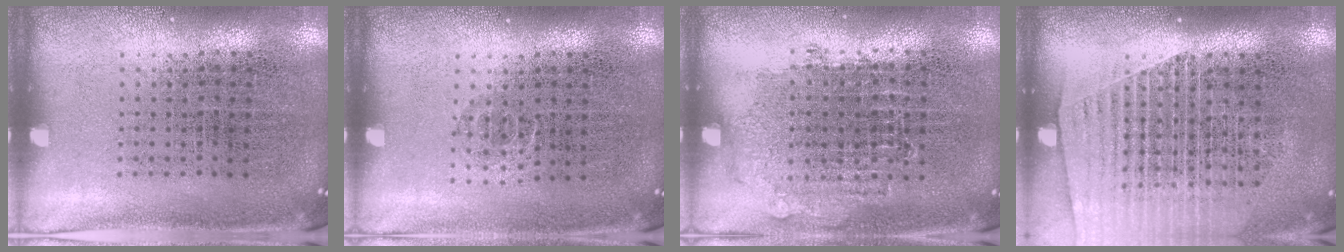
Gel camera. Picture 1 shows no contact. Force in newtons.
{"total": 0.6, "press": 0.4, "slide": 0.4}
{"total": 0.8, "press": 0.7, "slide": 0.3}
{"total": 1.7, "press": 1.6, "slide": 0.6}